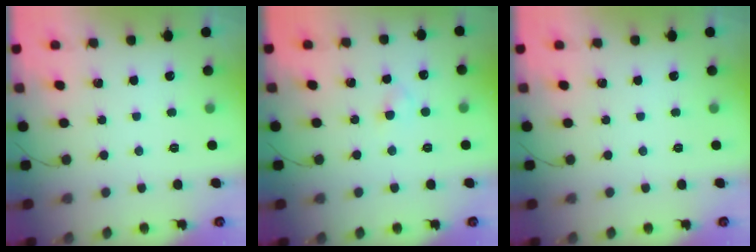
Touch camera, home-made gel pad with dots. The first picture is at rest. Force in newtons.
{"total": 2.1, "press": 1.9, "slide": 0.9}
{"total": 0.0}